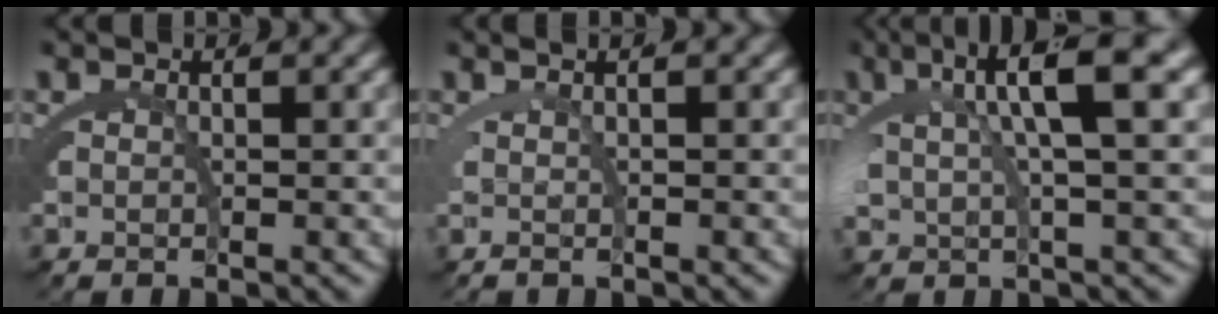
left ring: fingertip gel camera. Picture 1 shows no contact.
{"total": 0.6, "force": [0.2, 0.0, 0.6], "torque": [-0.006, 0.013, -0.002]}
{"total": 6.7, "force": [3.0, 1.6, 5.8], "torque": [-0.099, 0.021, 0.049]}